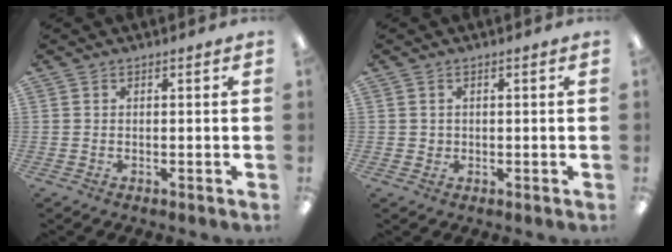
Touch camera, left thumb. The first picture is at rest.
{"total": 1.2, "force": [0.3, 1.1, 0.1], "torque": [-0.004, 0.005, 0.004]}